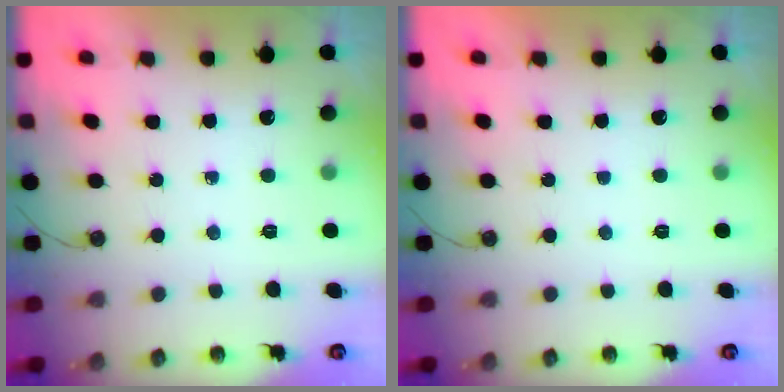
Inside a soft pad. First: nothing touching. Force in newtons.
{"total": 0.0}